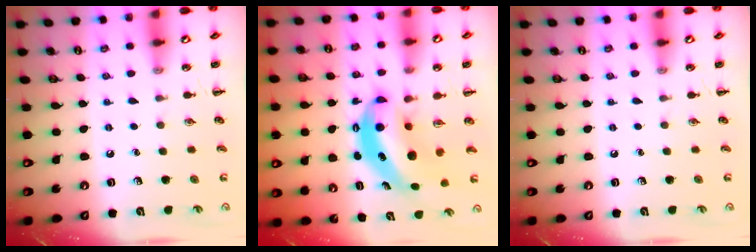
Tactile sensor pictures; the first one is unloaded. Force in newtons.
{"total": 8.9, "press": 8.6, "slide": 2.1}
{"total": 0.0}